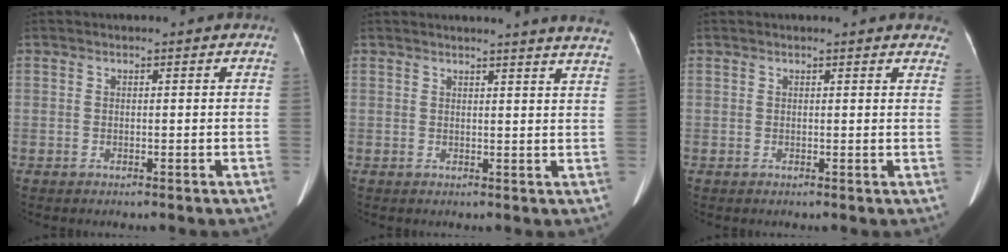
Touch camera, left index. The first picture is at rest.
{"total": 13.8, "force": [13.2, -0.3, 4.2], "torque": [-0.049, -0.051, 0.130]}
{"total": 8.5, "force": [7.8, 2.4, 2.3], "torque": [-0.002, 0.002, 0.061]}